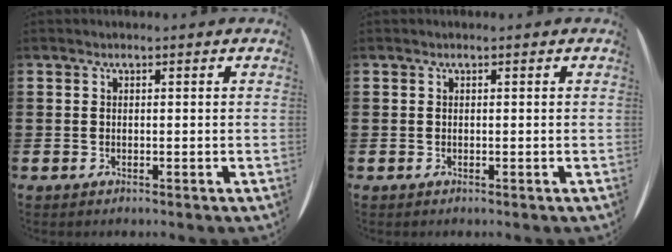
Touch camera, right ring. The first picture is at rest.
{"total": 0.0}